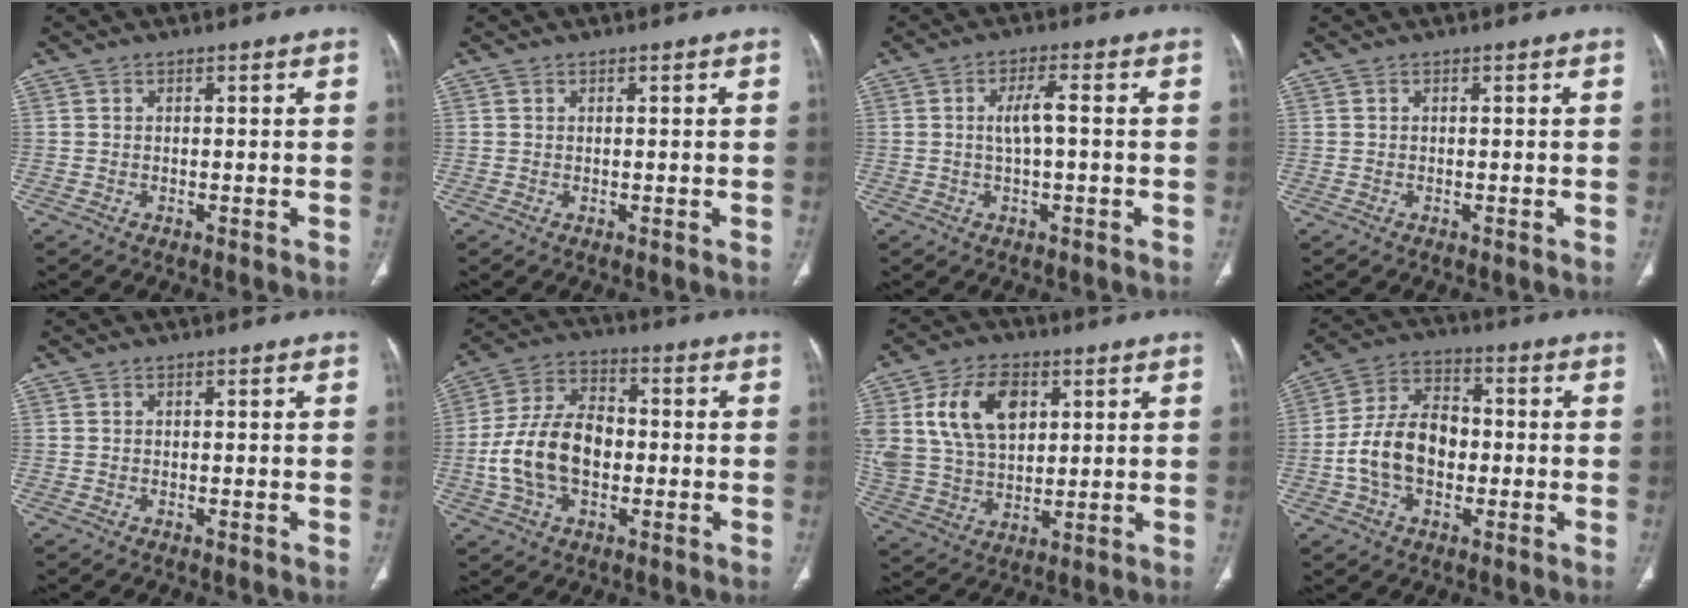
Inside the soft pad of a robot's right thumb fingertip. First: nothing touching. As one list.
[{"total": 0.0}, {"total": 4.0, "force": [0.1, 1.0, 3.9], "torque": [-0.088, 0.011, -0.001]}, {"total": 0.0}, {"total": 0.0}, {"total": 14.6, "force": [-1.8, 9.4, 10.9], "torque": [-0.203, 0.030, -0.034]}, {"total": 16.2, "force": [5.3, 10.8, 10.9], "torque": [-0.183, -0.007, 0.106]}, {"total": 12.6, "force": [-1.7, 8.6, 9.1], "torque": [-0.157, 0.034, -0.036]}]